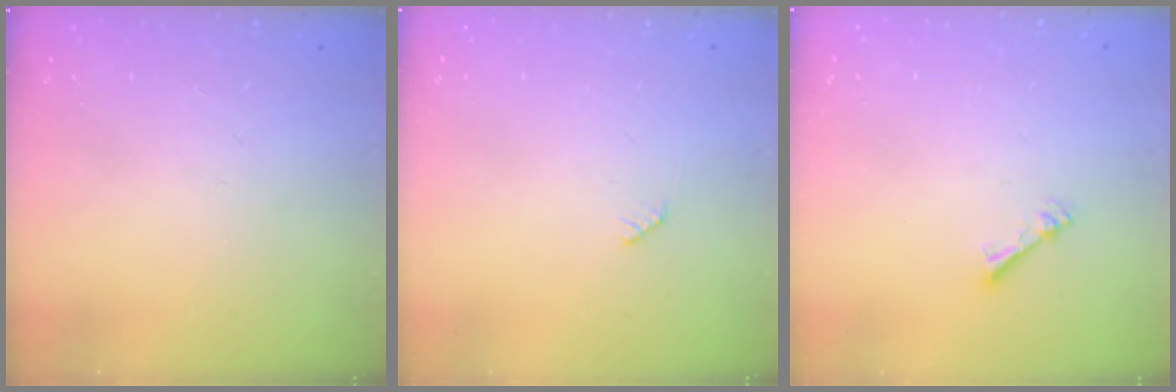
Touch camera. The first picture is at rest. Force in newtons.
{"total": 2.5, "press": 2.5, "slide": 0.4}
{"total": 2.3, "press": 2.2, "slide": 0.4}